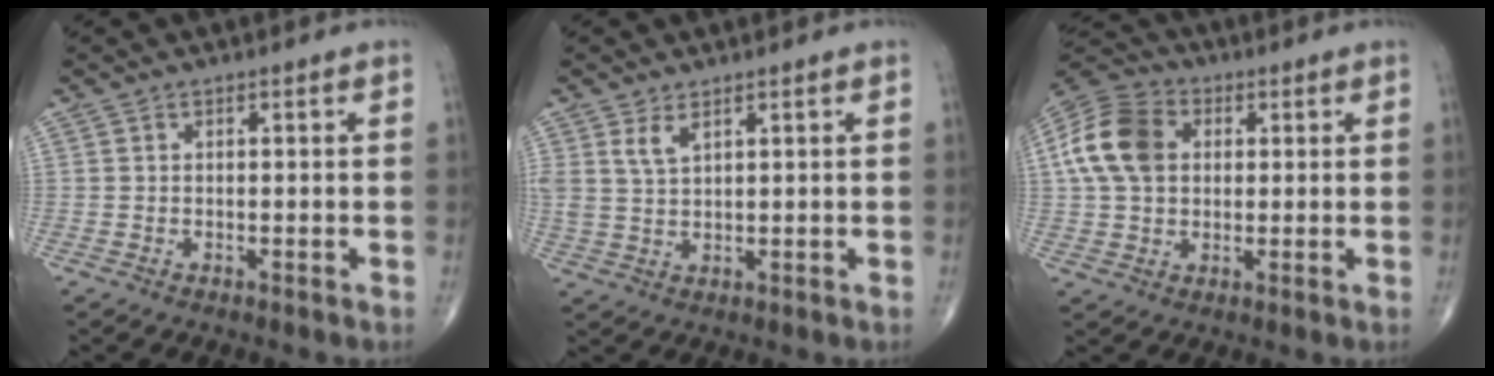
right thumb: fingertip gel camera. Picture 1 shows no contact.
{"total": 3.4, "force": [2.1, 1.4, 2.3], "torque": [-0.048, -0.009, 0.049]}
{"total": 13.0, "force": [2.5, 9.6, 8.5], "torque": [-0.157, 0.017, 0.036]}